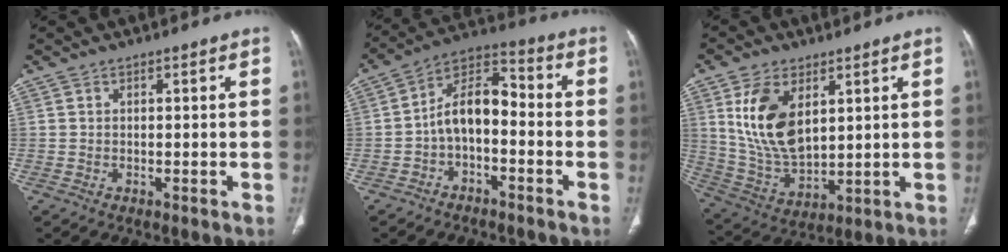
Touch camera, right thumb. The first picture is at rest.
{"total": 9.6, "force": [-2.4, 5.4, 7.5], "torque": [-0.119, 0.053, -0.053]}
{"total": 14.3, "force": [4.7, 8.0, 10.9], "torque": [-0.201, -0.022, 0.107]}